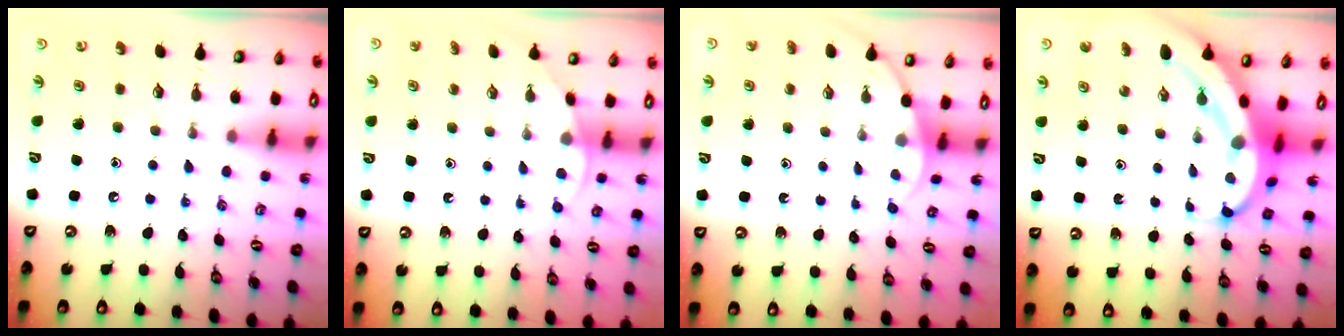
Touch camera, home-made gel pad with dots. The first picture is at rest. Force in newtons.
{"total": 3.9, "press": 3.8, "slide": 0.4}
{"total": 3.9, "press": 3.9, "slide": 0.3}
{"total": 8.6, "press": 8.5, "slide": 1.0}